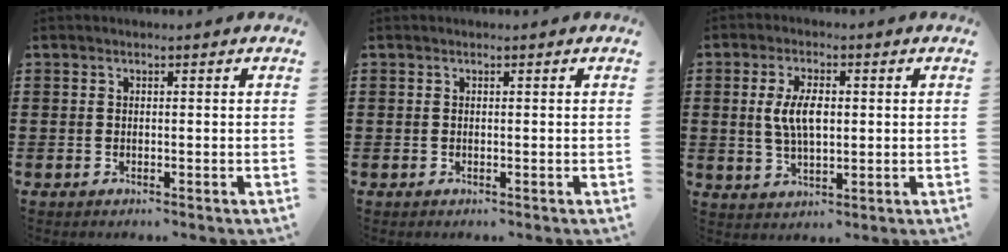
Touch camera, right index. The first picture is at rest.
{"total": 0.0}
{"total": 5.9, "force": [0.6, 2.6, 5.3], "torque": [-0.112, 0.006, 0.006]}